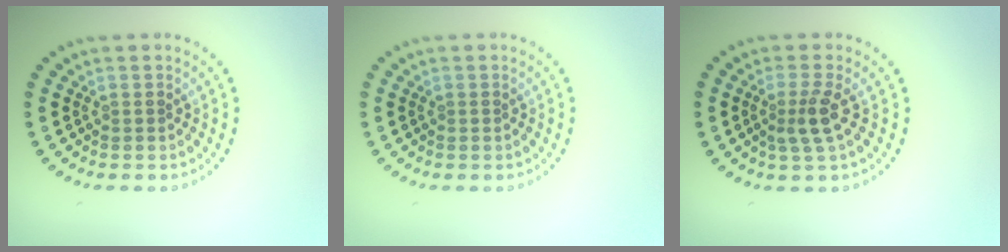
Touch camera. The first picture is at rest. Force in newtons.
{"total": 0.0}
{"total": 2.4, "press": 1.8, "slide": 1.5}